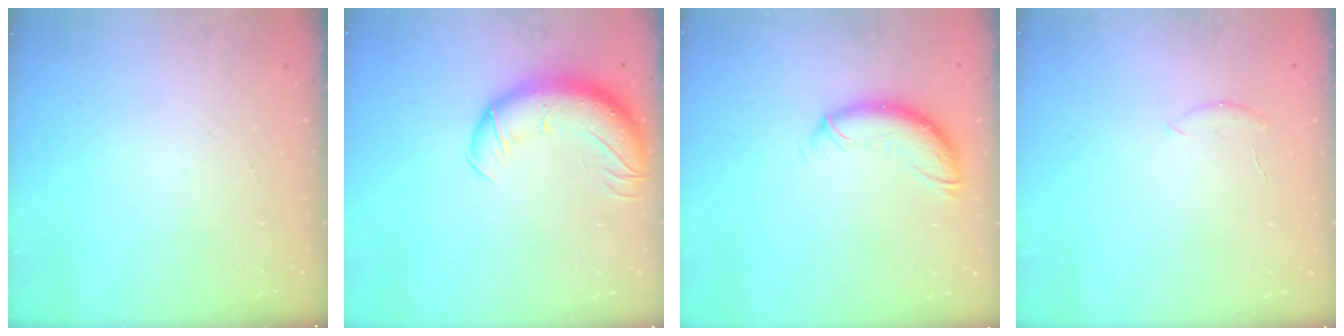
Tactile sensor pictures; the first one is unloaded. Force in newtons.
{"total": 13.4, "press": 13.0, "slide": 3.3}
{"total": 10.3, "press": 10.3, "slide": 1.2}
{"total": 5.0, "press": 4.9, "slide": 1.0}